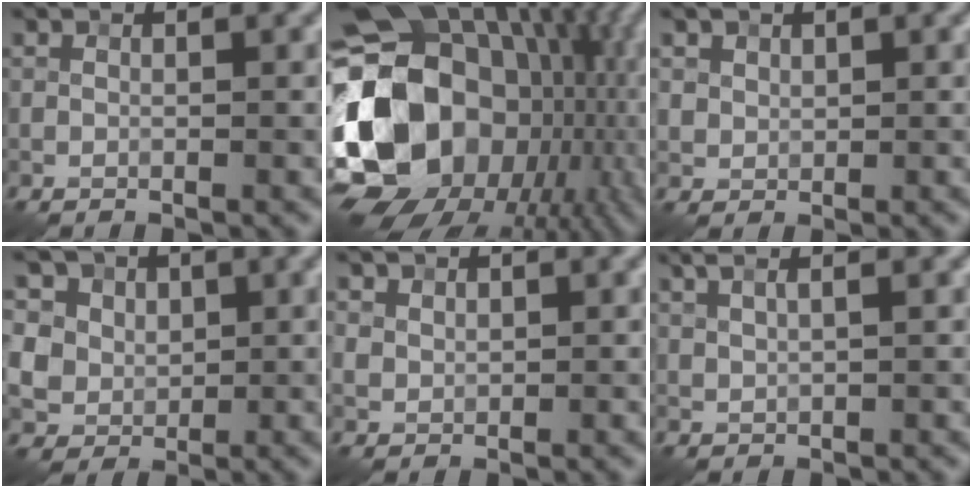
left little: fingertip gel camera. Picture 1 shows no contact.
{"total": 21.5, "force": [-0.3, 17.2, 12.8], "torque": [-0.258, -0.006, 0.016]}
{"total": 1.4, "force": [0.8, 1.2, 0.3], "torque": [-0.007, -0.011, 0.027]}
{"total": 10.7, "force": [4.9, 8.3, 4.5], "torque": [-0.106, 0.023, 0.063]}
{"total": 1.5, "force": [0.7, 1.2, 0.4], "torque": [-0.006, -0.006, 0.020]}
{"total": 3.6, "force": [2.3, 1.5, 2.4], "torque": [-0.035, 0.028, 0.023]}